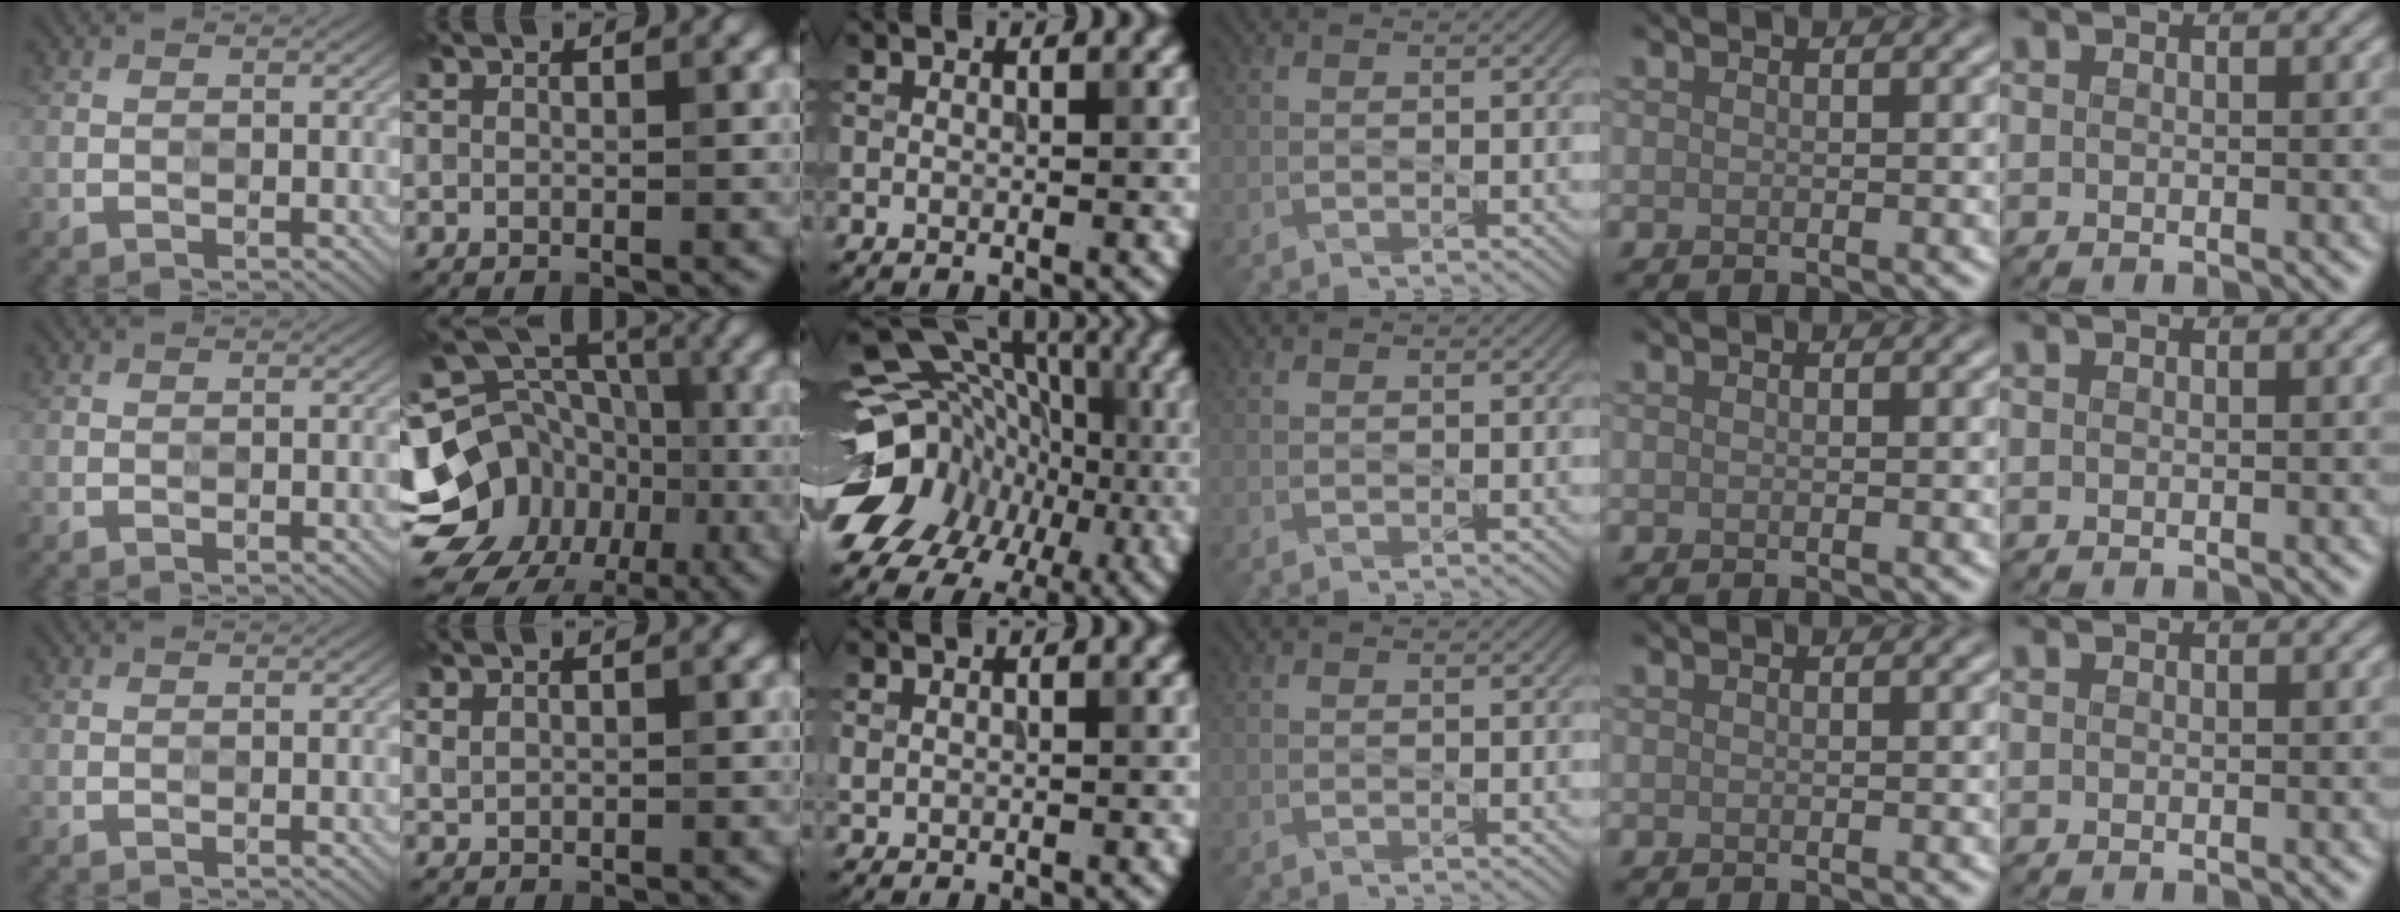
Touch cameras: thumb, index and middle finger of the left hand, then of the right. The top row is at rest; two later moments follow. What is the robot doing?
{"motion": "press", "object": "sticky note"}